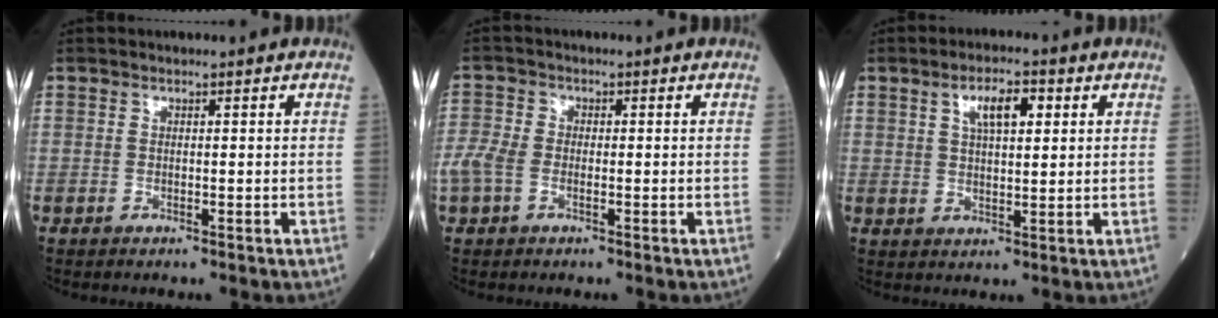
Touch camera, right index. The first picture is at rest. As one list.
[{"total": 4.9, "force": [-1.3, 3.0, 3.6], "torque": [-0.107, 0.008, -0.029]}, {"total": 5.8, "force": [2.3, 1.9, 4.9], "torque": [-0.086, 0.009, 0.040]}]